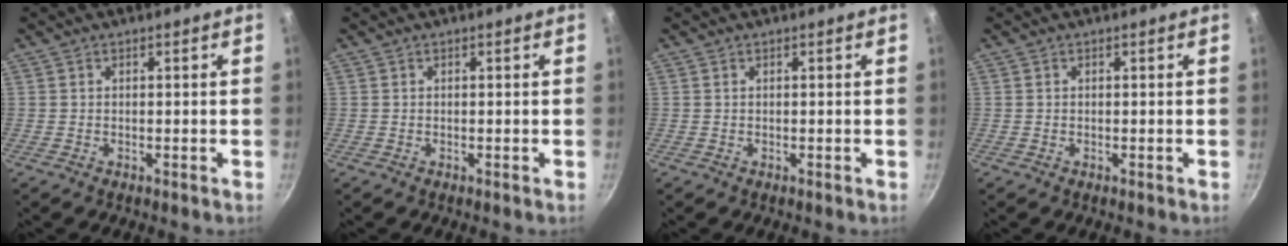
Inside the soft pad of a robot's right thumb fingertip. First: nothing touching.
{"total": 0.0}
{"total": 0.0}
{"total": 0.0}